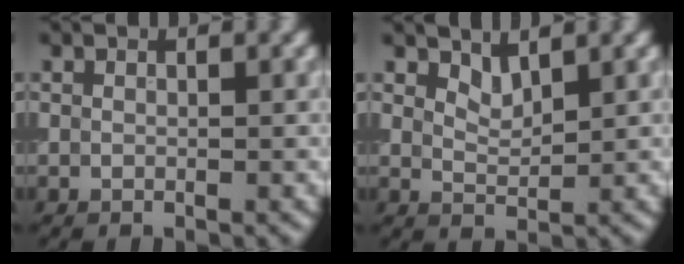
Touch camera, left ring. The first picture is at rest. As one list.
[{"total": 1.6, "force": [1.4, 0.5, 0.7], "torque": [-0.016, -0.008, 0.029]}]